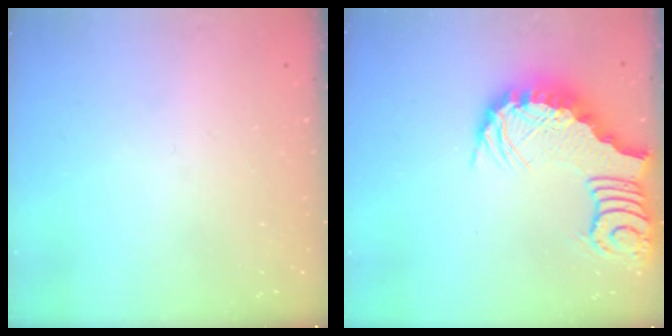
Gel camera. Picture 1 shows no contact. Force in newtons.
{"total": 3.8, "press": 3.8, "slide": 0.7}